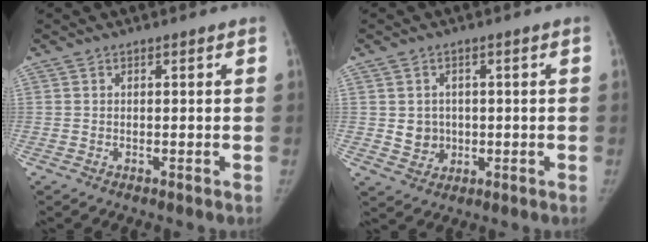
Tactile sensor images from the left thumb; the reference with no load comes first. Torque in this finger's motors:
{"motor_torque": [-0.03, 0.04, 0.48, -0.49, 0.10]}